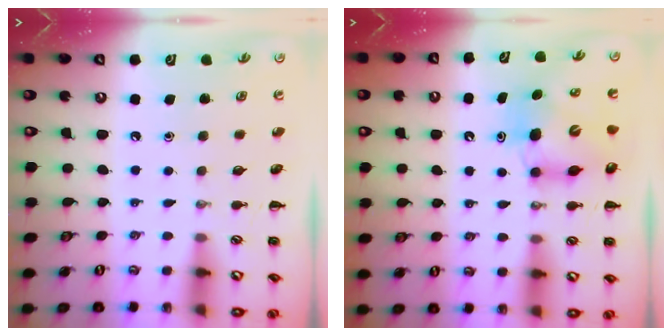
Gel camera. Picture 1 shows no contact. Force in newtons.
{"total": 7.2, "press": 7.0, "slide": 1.6}